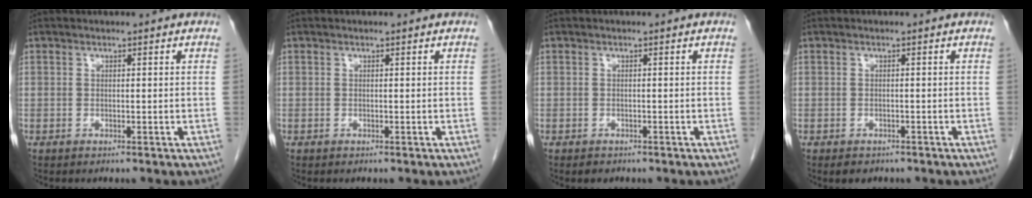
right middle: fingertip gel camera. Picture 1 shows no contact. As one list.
[{"total": 0.0}, {"total": 1.2, "force": [-0.9, 0.7, 0.3], "torque": [-0.009, 0.000, -0.009]}, {"total": 2.7, "force": [-2.1, 1.5, 0.8], "torque": [-0.012, 0.000, -0.022]}]